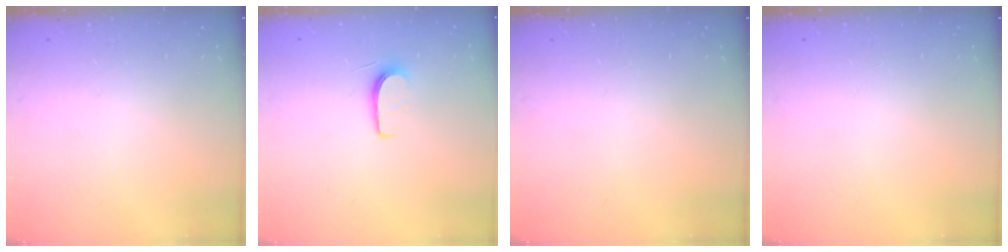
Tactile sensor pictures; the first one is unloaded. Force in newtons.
{"total": 5.6, "press": 5.6, "slide": 0.7}
{"total": 0.0}
{"total": 0.0}